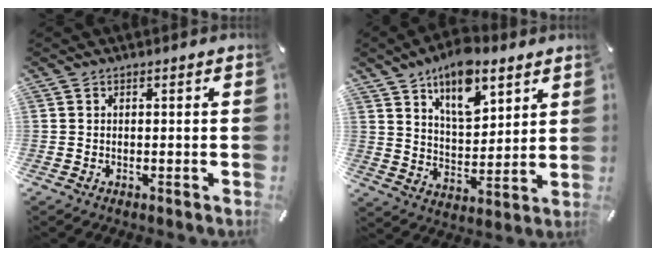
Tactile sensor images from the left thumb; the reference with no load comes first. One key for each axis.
{"total": 13.5, "fx": 9.0, "fy": 6.6, "fz": 7.6, "tx": -0.125, "ty": -0.041, "tz": 0.161}